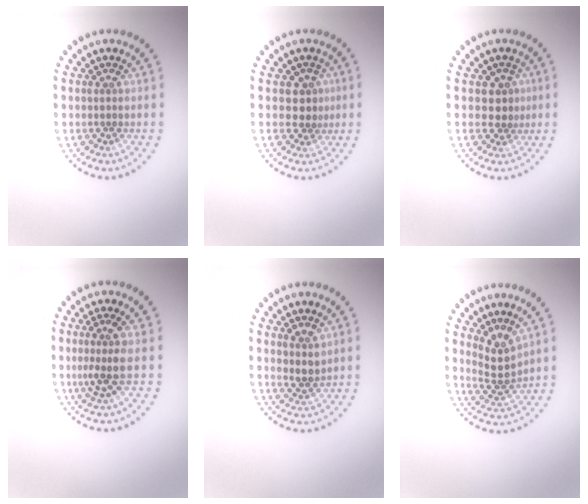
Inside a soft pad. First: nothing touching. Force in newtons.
{"total": 1.8, "press": 1.6, "slide": 0.9}
{"total": 1.8, "press": 1.6, "slide": 0.9}
{"total": 2.6, "press": 1.9, "slide": 1.7}
{"total": 2.0, "press": 1.6, "slide": 1.2}
{"total": 2.8, "press": 2.1, "slide": 1.9}